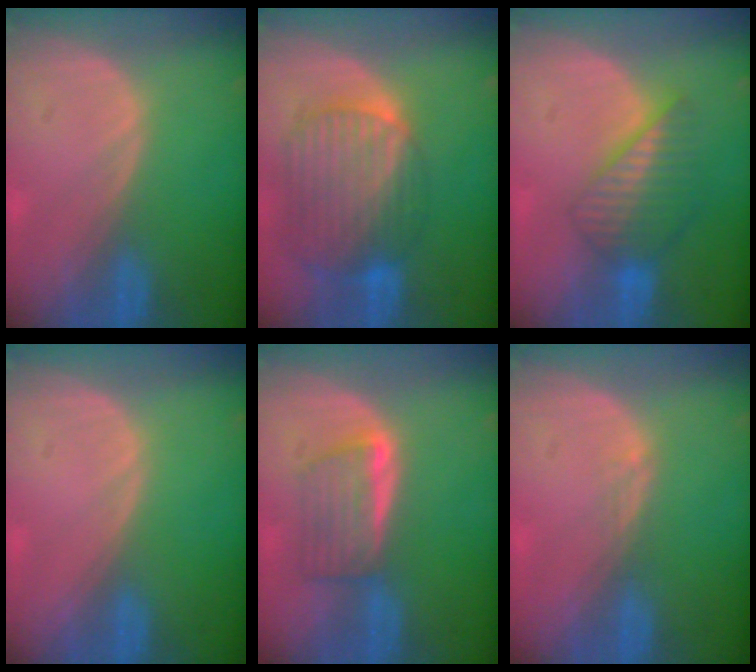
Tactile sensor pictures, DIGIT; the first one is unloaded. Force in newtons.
{"total": 10.4, "press": 8.8, "slide": 5.5}
{"total": 6.6, "press": 6.0, "slide": 2.6}
{"total": 0.0}
{"total": 5.7, "press": 5.3, "slide": 2.2}
{"total": 1.0, "press": 0.7, "slide": 0.7}